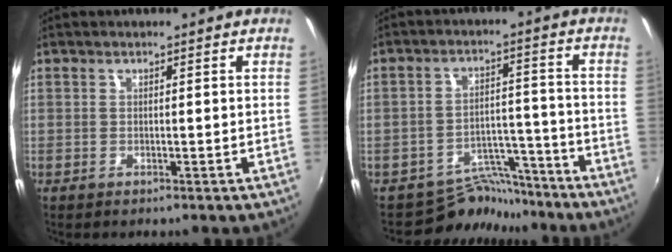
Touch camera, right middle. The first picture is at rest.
{"total": 8.3, "force": [-7.6, 3.3, -0.3], "torque": [-0.001, 0.035, -0.117]}